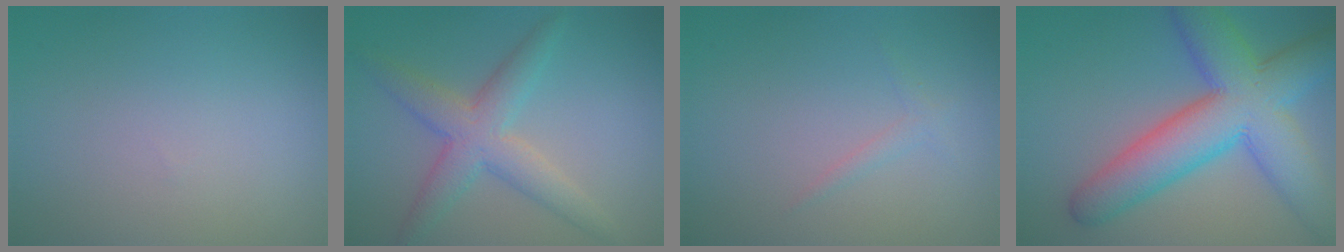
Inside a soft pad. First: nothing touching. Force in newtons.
{"total": 4.5, "press": 4.5, "slide": 0.2}
{"total": 0.9, "press": 0.9, "slide": 0.0}
{"total": 10.5, "press": 10.5, "slide": 0.2}